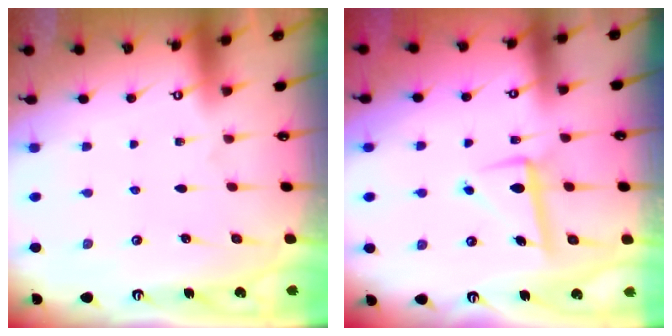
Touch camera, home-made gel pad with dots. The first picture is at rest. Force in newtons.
{"total": 7.2, "press": 6.9, "slide": 1.9}